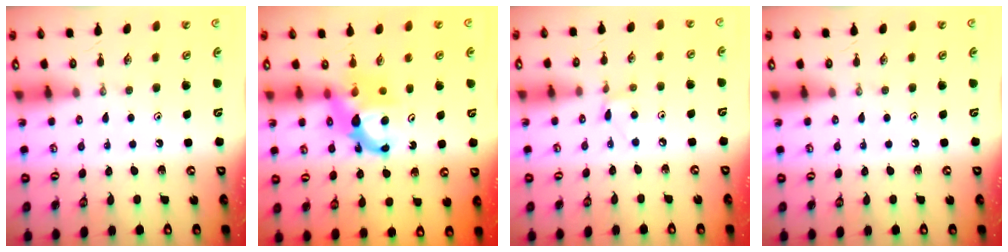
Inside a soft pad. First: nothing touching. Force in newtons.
{"total": 7.2, "press": 7.2, "slide": 0.1}
{"total": 4.6, "press": 4.6, "slide": 0.7}
{"total": 0.0}